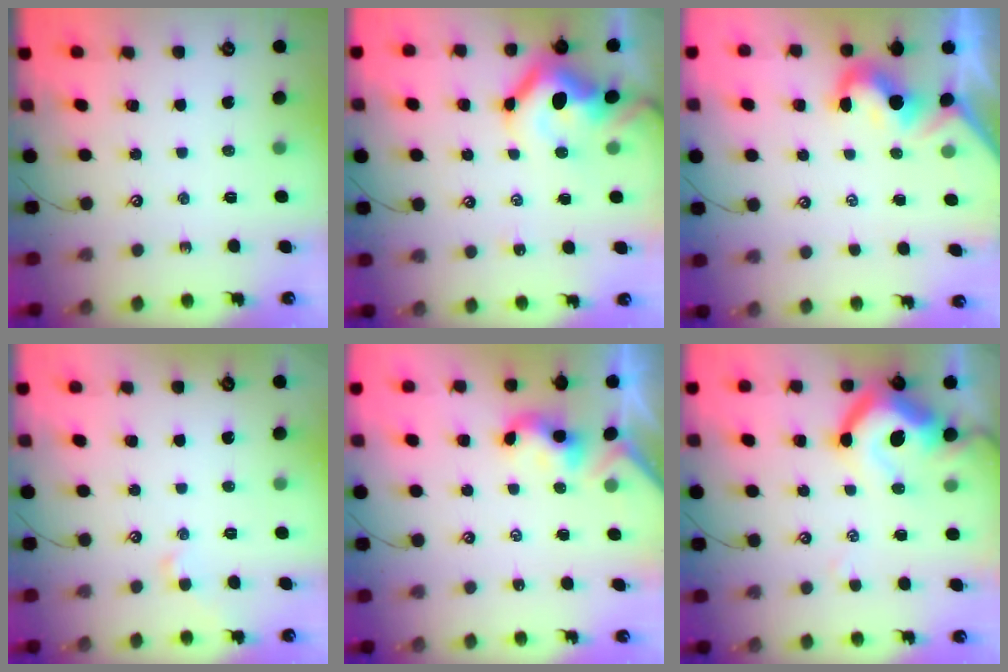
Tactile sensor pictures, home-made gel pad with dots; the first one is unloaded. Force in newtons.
{"total": 13.2, "press": 13.1, "slide": 1.7}
{"total": 1.7, "press": 1.5, "slide": 0.8}
{"total": 0.8, "press": 0.8, "slide": 0.1}
{"total": 2.4, "press": 2.4, "slide": 0.2}
{"total": 14.0, "press": 13.9, "slide": 1.8}